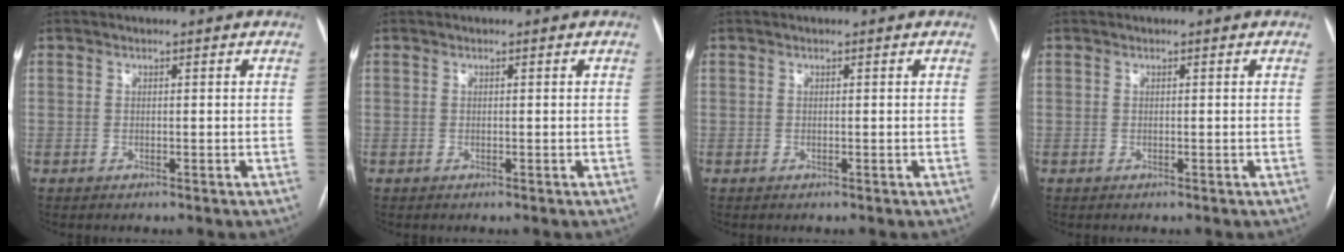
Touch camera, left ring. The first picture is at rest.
{"total": 0.0}
{"total": 0.0}
{"total": 0.0}